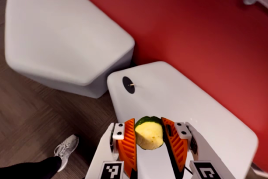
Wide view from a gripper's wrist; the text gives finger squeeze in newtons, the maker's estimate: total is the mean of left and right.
{"total": 11.7, "left": 12.2, "right": 11.2}